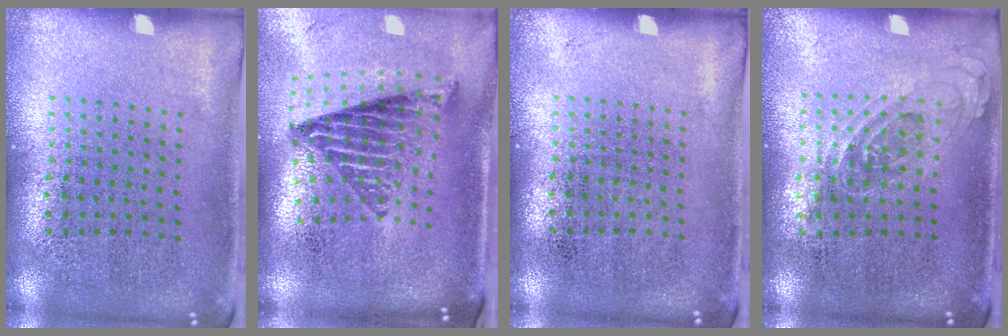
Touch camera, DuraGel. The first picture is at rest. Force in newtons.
{"total": 1.9, "press": 1.5, "slide": 1.2}
{"total": 0.0}
{"total": 0.7, "press": 0.6, "slide": 0.3}